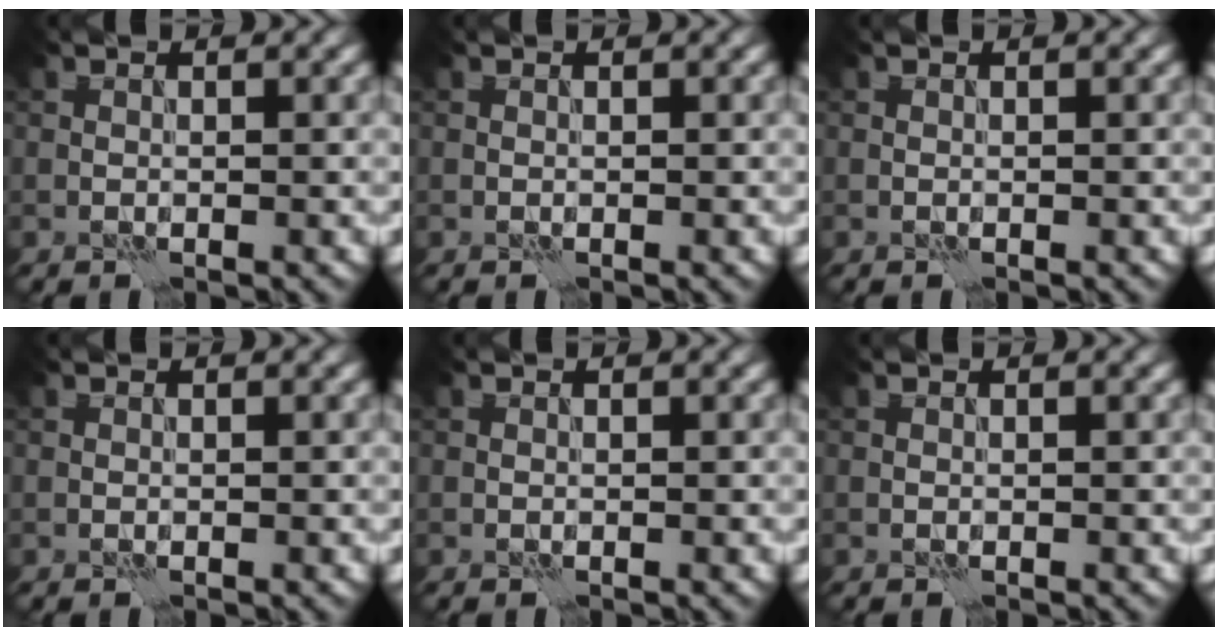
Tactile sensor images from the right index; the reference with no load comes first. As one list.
[{"total": 0.0}, {"total": 0.0}, {"total": 0.0}, {"total": 0.0}, {"total": 0.0}]